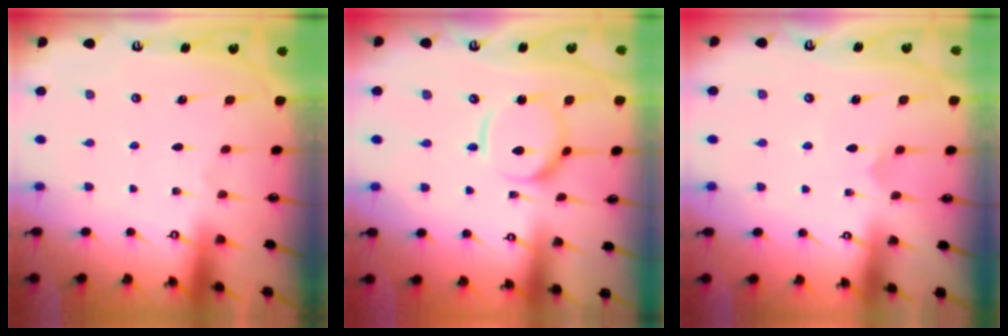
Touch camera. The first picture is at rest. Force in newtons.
{"total": 10.8, "press": 10.7, "slide": 1.0}
{"total": 2.3, "press": 2.3, "slide": 0.2}